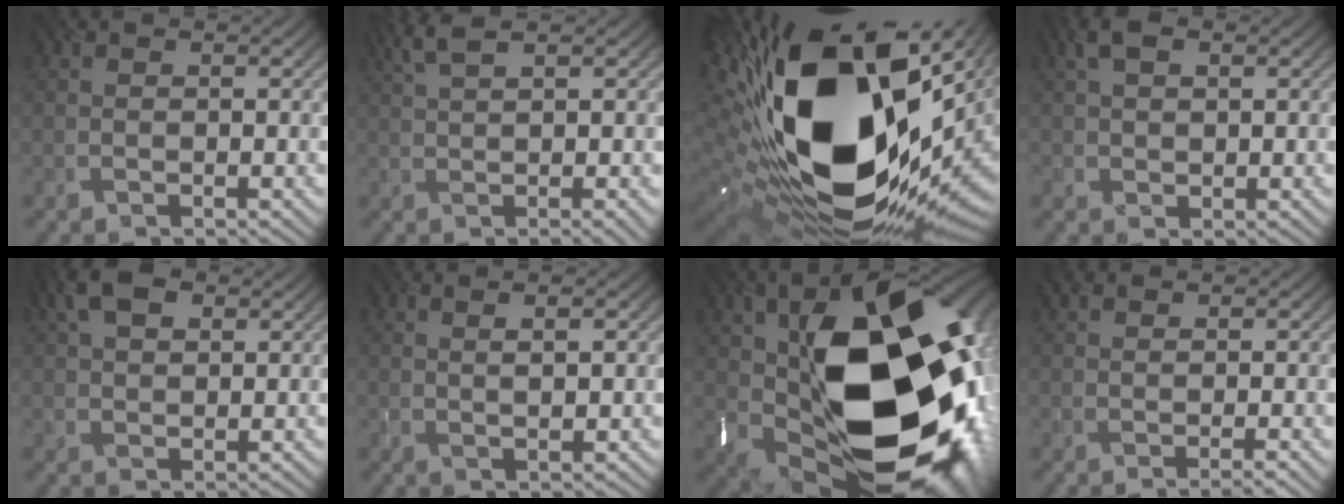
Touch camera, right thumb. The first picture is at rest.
{"total": 5.4, "force": [1.9, 1.1, 5.0], "torque": [-0.073, 0.017, 0.039]}
{"total": 22.0, "force": [2.7, 12.9, 17.6], "torque": [-0.364, -0.055, 0.069]}
{"total": 2.7, "force": [1.5, 1.9, 1.3], "torque": [-0.031, 0.004, 0.027]}
{"total": 4.2, "force": [2.4, 2.6, 2.2], "torque": [-0.055, 0.011, 0.042]}
{"total": 1.3, "force": [0.8, 0.2, 1.1], "torque": [-0.014, 0.004, 0.018]}
{"total": 22.5, "force": [0.8, 15.6, 16.2], "torque": [-0.283, -0.057, 0.061]}
{"total": 2.0, "force": [-0.1, 0.5, 1.9], "torque": [-0.028, 0.009, -0.005]}